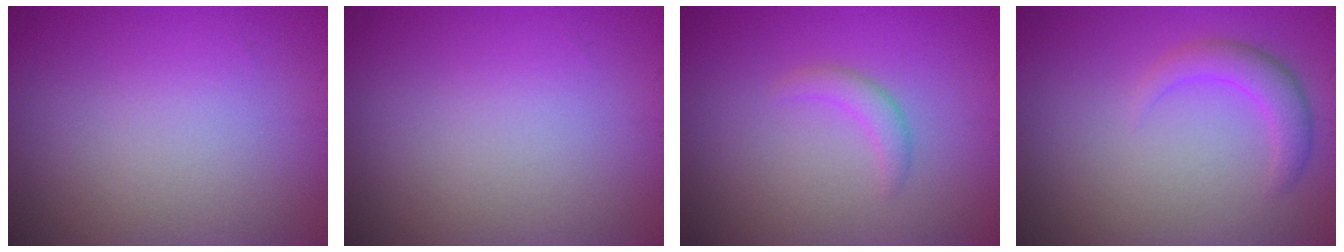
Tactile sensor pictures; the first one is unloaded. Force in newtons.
{"total": 0.0}
{"total": 1.5, "press": 1.5, "slide": 0.1}
{"total": 2.5, "press": 2.5, "slide": 0.1}